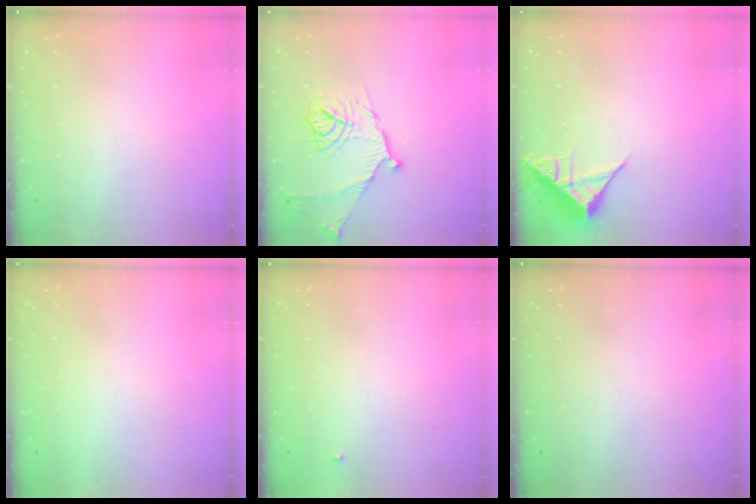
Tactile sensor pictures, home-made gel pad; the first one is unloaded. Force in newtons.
{"total": 15.0, "press": 14.9, "slide": 1.2}
{"total": 7.1, "press": 7.1, "slide": 0.3}
{"total": 1.7, "press": 1.7, "slide": 0.1}
{"total": 2.5, "press": 2.5, "slide": 0.4}
{"total": 0.0}